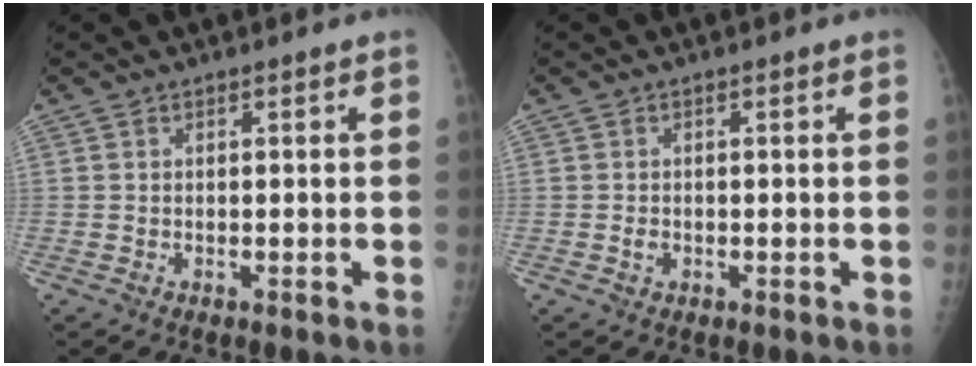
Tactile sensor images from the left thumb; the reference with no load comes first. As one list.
[{"total": 1.2, "force": [-0.3, 1.0, 0.7], "torque": [-0.007, 0.001, -0.006]}]